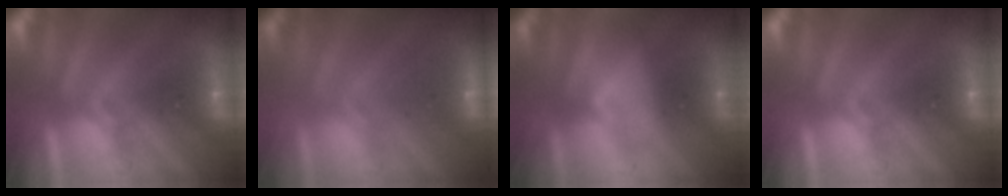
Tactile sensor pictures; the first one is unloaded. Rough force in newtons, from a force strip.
{"total": 2.5}
{"total": 2.8}
{"total": 0.0}